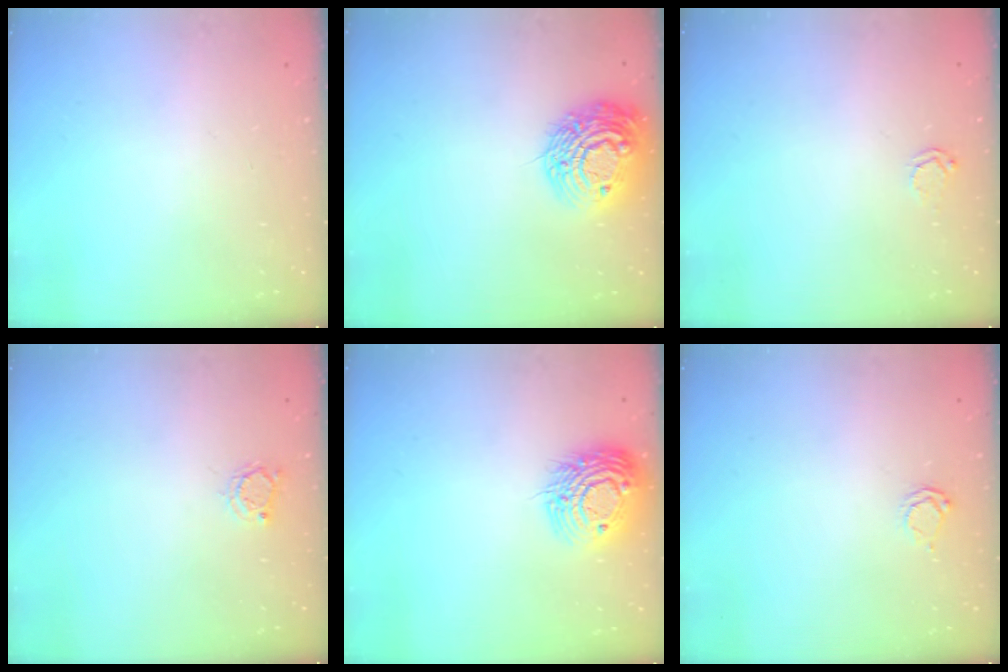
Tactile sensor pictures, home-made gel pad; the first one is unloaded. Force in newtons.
{"total": 16.0, "press": 16.0, "slide": 1.3}
{"total": 2.9, "press": 2.9, "slide": 0.3}
{"total": 2.9, "press": 2.8, "slide": 0.4}
{"total": 15.3, "press": 15.3, "slide": 1.2}
{"total": 2.5, "press": 2.4, "slide": 0.3}